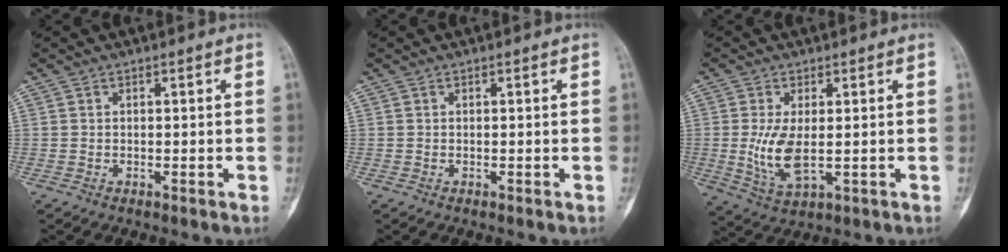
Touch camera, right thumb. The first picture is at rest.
{"total": 0.0}
{"total": 7.5, "force": [-0.1, 3.3, 6.8], "torque": [-0.144, -0.015, 0.010]}